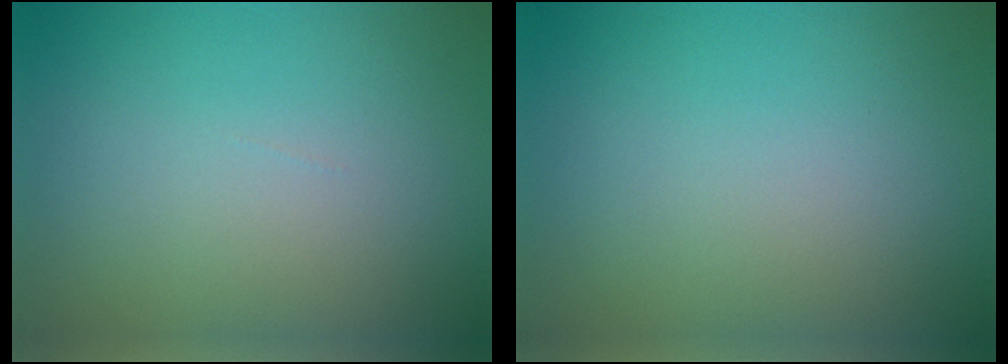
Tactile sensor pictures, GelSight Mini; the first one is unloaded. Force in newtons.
{"total": 0.0}